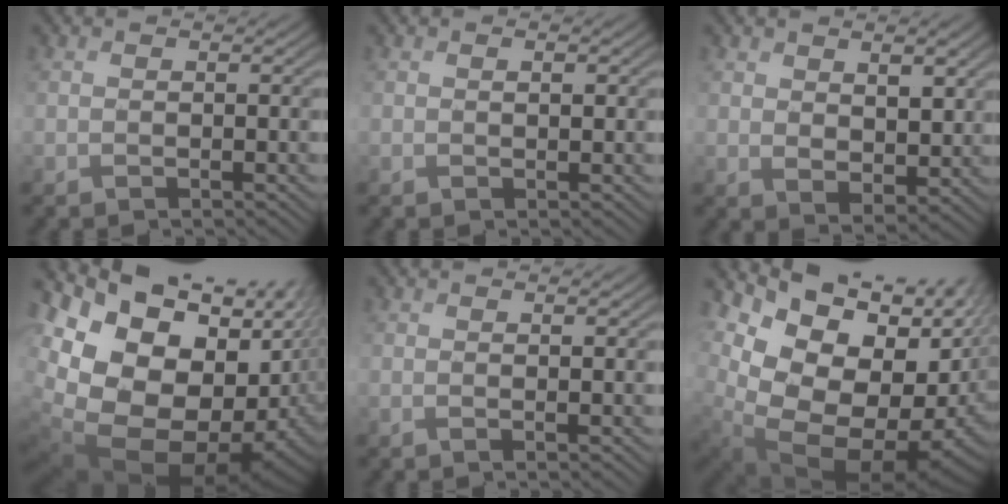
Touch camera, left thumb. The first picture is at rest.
{"total": 0.8, "force": [0.2, 0.4, 0.7], "torque": [-0.008, -0.001, 0.004]}
{"total": 5.6, "force": [2.3, 3.3, 3.8], "torque": [-0.079, -0.014, 0.048]}
{"total": 20.7, "force": [-5.5, 15.9, 12.1], "torque": [-0.207, -0.018, -0.088]}
{"total": 0.9, "force": [-0.1, -0.1, 0.9], "torque": [-0.009, 0.004, -0.008]}
{"total": 17.1, "force": [0.9, 13.4, 10.7], "torque": [-0.217, -0.027, 0.054]}